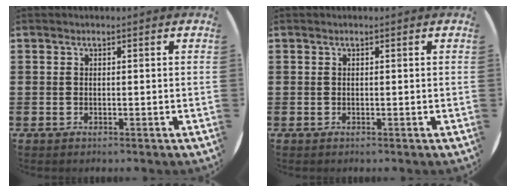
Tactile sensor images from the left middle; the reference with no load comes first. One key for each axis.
{"total": 0.0}